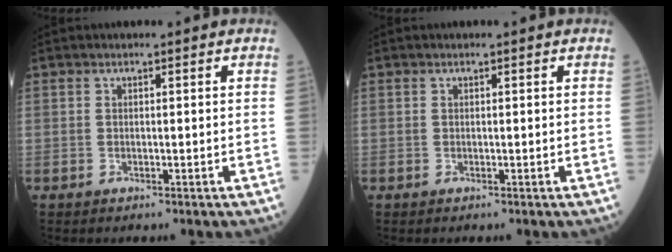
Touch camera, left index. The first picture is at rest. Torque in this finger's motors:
{"motor_torque": [0.00, 0.00, 0.01, 0.00]}